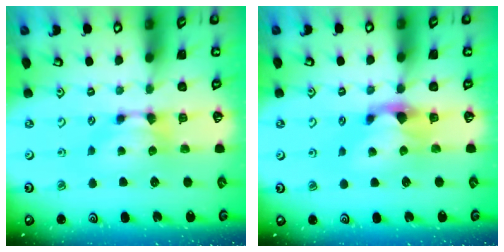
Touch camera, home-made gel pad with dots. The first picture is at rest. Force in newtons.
{"total": 1.8, "press": 1.2, "slide": 1.4}